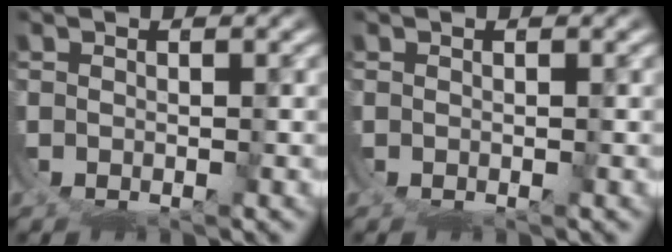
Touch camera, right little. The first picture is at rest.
{"total": 0.0}